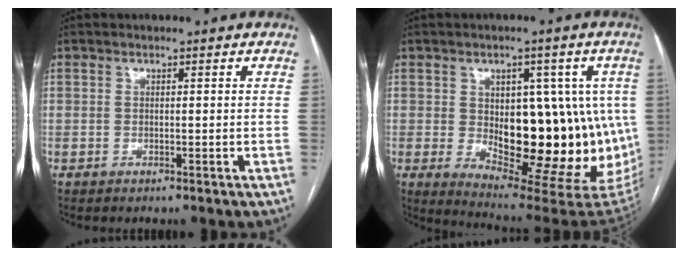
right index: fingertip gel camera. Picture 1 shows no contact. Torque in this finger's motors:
{"motor_torque": [2.07, -0.07, 0.81, 0.15]}